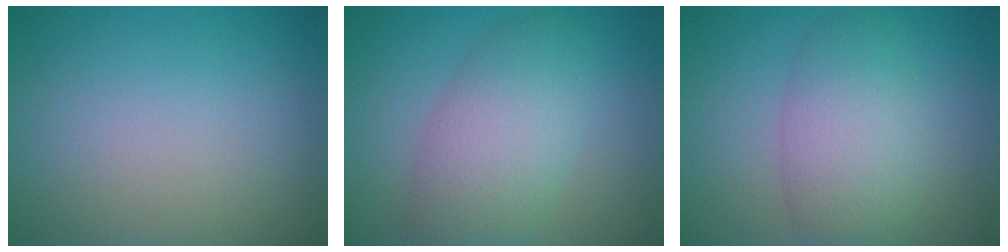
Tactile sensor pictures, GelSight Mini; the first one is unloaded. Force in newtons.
{"total": 6.0, "press": 6.0, "slide": 0.5}
{"total": 5.5, "press": 5.5, "slide": 0.1}